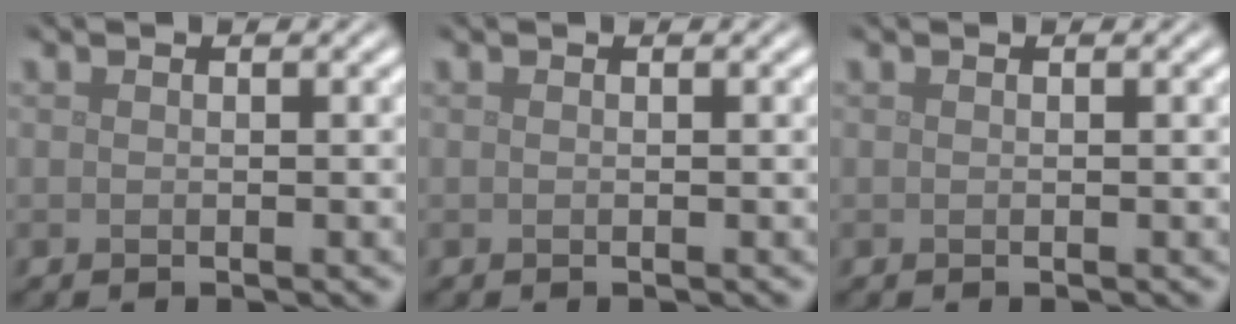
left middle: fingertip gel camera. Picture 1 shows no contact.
{"total": 0.0}
{"total": 0.0}